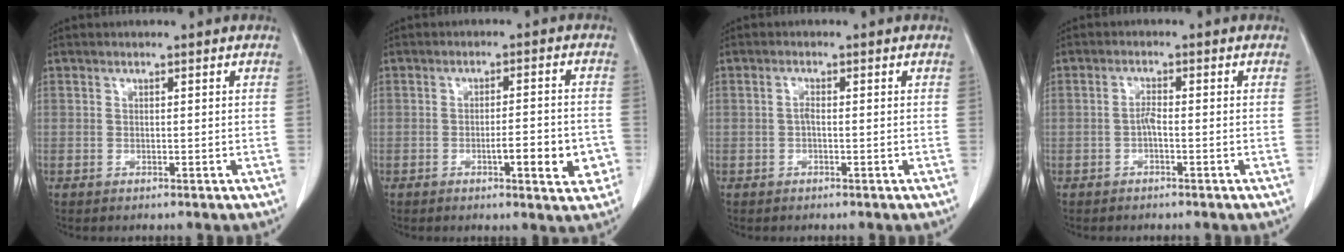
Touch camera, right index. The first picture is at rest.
{"total": 6.9, "force": [-2.3, 1.4, 6.3], "torque": [-0.082, 0.001, -0.027]}
{"total": 1.1, "force": [-0.2, 0.3, 1.0], "torque": [-0.020, 0.003, -0.005]}
{"total": 1.6, "force": [-0.6, 0.3, 1.4], "torque": [-0.026, 0.003, -0.012]}